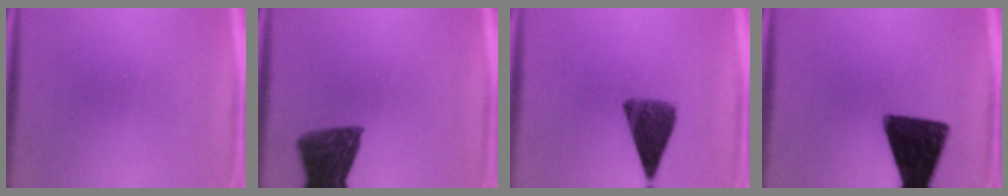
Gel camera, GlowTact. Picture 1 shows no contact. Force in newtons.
{"total": 10.7}
{"total": 8.8}
{"total": 15.1}